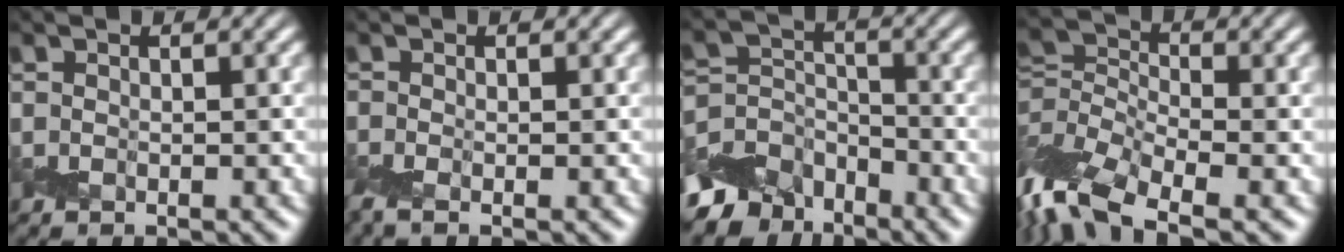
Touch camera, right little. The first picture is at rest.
{"total": 2.1, "force": [-0.8, 1.1, 1.7], "torque": [-0.049, 0.001, -0.022]}
{"total": 5.0, "force": [-3.9, 2.9, 0.9], "torque": [-0.007, 0.006, -0.085]}
{"total": 8.2, "force": [-4.5, 3.8, 5.7], "torque": [-0.125, -0.002, -0.107]}